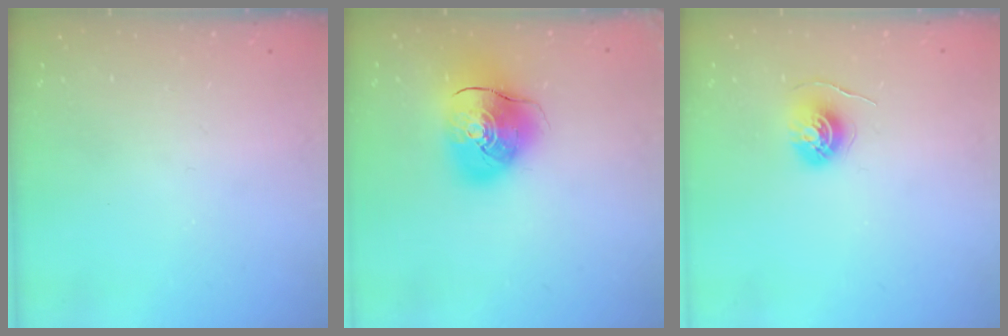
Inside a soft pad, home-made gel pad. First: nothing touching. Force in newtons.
{"total": 12.5, "press": 12.3, "slide": 2.1}
{"total": 5.7, "press": 5.7, "slide": 0.5}